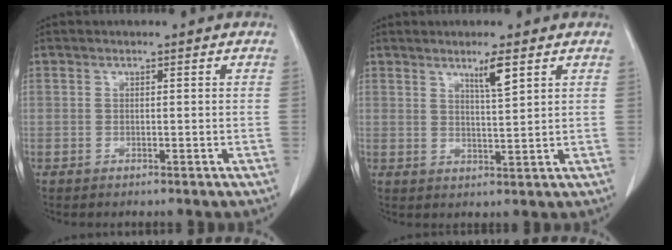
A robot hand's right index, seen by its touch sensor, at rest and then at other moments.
{"total": 3.7, "force": [2.3, -0.1, 2.9], "torque": [-0.054, -0.007, 0.043]}